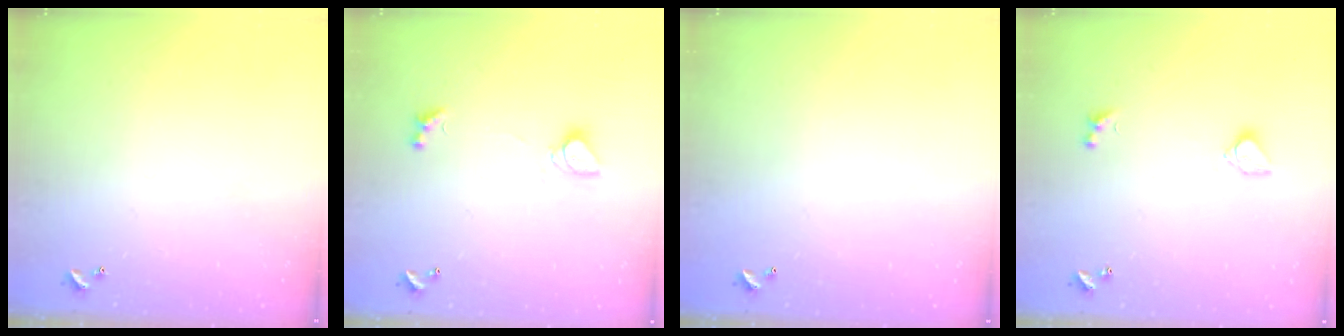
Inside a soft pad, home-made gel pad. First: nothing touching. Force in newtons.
{"total": 1.4, "press": 1.3, "slide": 0.4}
{"total": 2.7, "press": 2.7, "slide": 0.1}
{"total": 3.0, "press": 2.9, "slide": 0.8}